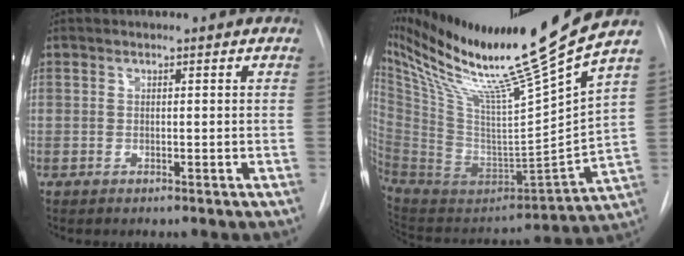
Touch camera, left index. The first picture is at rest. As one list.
[{"total": 27.6, "force": [20.5, -2.4, 18.4], "torque": [-0.308, -0.055, 0.351]}]